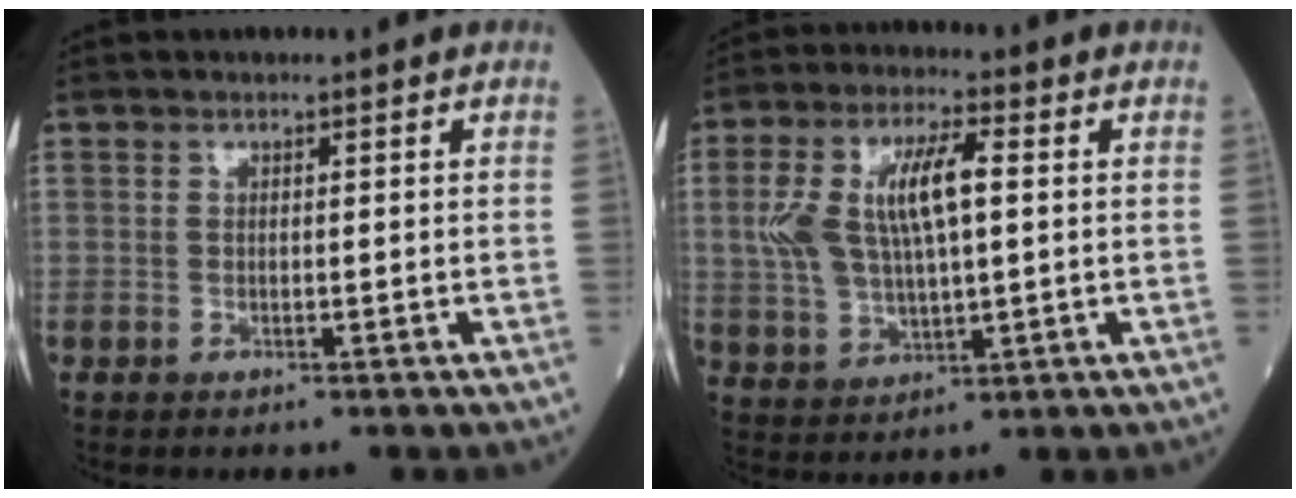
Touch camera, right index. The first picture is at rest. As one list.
[{"total": 11.6, "force": [1.9, 4.2, 10.7], "torque": [-0.229, 0.024, 0.039]}]